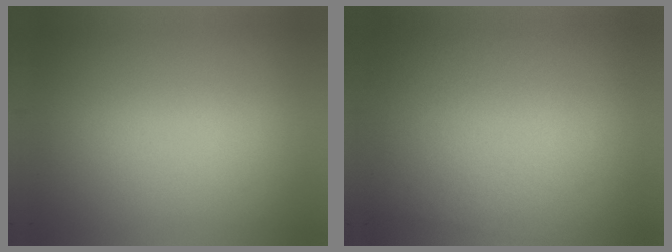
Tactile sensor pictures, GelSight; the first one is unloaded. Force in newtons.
{"total": 2.6}